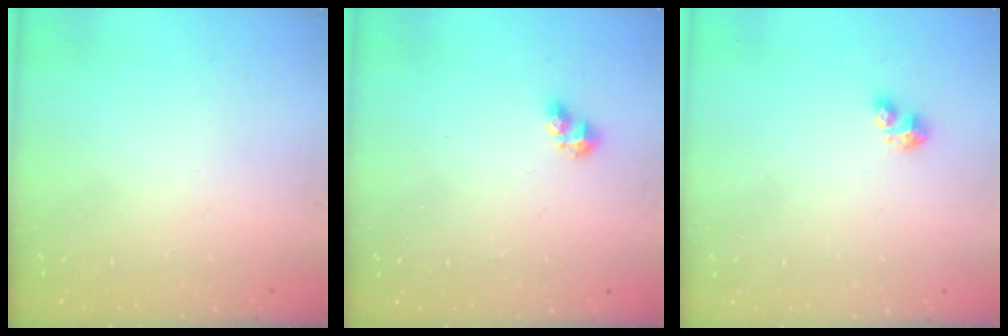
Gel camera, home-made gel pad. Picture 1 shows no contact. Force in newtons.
{"total": 2.9, "press": 2.9, "slide": 0.3}
{"total": 3.1, "press": 3.0, "slide": 0.5}